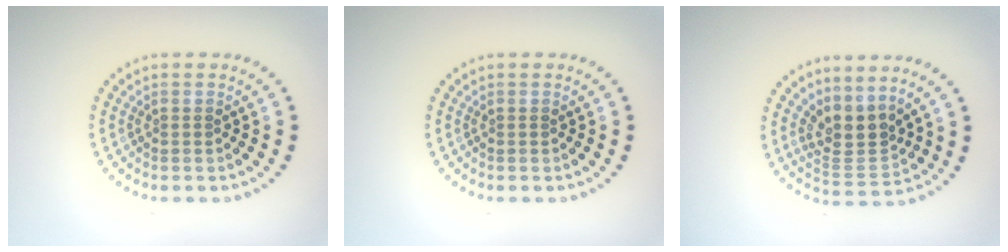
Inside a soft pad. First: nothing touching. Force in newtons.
{"total": 0.0}
{"total": 3.3, "press": 2.6, "slide": 2.1}